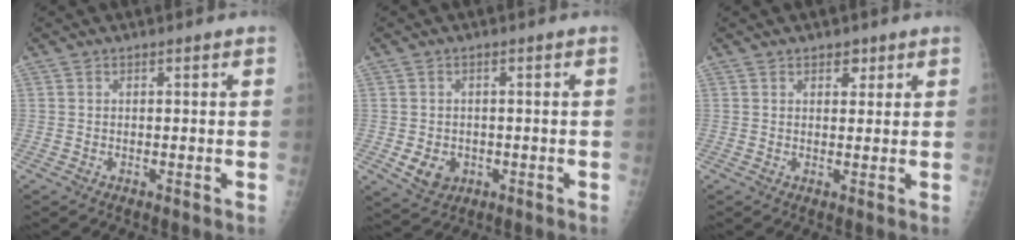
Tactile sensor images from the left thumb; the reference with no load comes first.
{"total": 4.8, "force": [-1.1, 4.0, 2.5], "torque": [-0.027, 0.001, -0.005]}
{"total": 2.2, "force": [1.4, 1.5, 1.0], "torque": [0.003, -0.007, 0.019]}